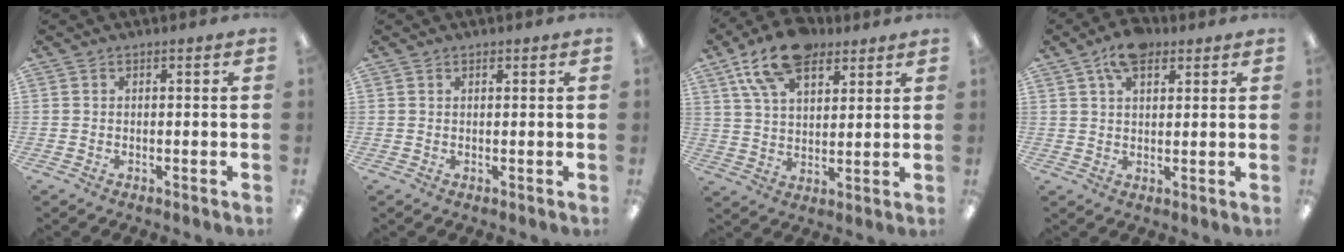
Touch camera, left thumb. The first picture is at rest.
{"total": 0.7, "force": [0.6, 0.3, 0.1], "torque": [0.005, -0.003, 0.009]}
{"total": 14.7, "force": [8.9, 7.9, 8.7], "torque": [-0.152, -0.026, 0.163]}
{"total": 7.8, "force": [4.5, 4.0, 4.9], "torque": [-0.079, -0.009, 0.081]}